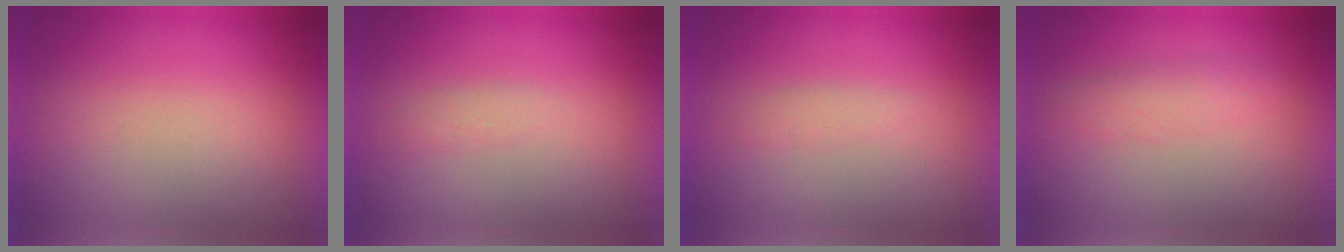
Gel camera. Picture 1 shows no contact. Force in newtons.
{"total": 1.4}
{"total": 1.3}
{"total": 2.4}